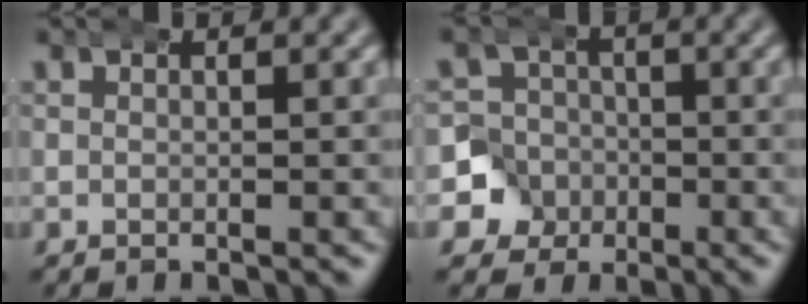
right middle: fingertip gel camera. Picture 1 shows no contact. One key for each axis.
{"total": 10.3, "fx": -1.5, "fy": 9.9, "fz": 2.6, "tx": -0.095, "ty": -0.045, "tz": -0.030}